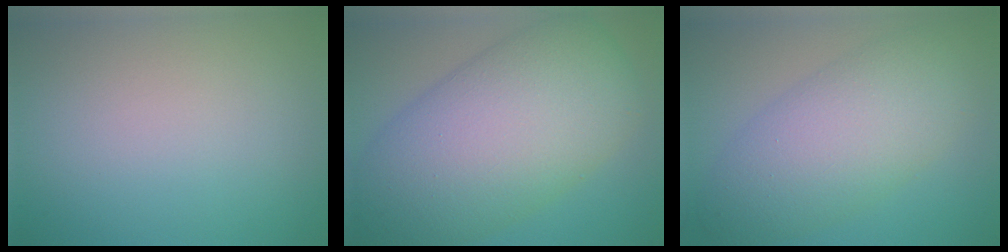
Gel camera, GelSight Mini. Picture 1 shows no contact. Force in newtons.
{"total": 14.0, "press": 14.0, "slide": 0.3}
{"total": 7.8, "press": 7.8, "slide": 0.4}